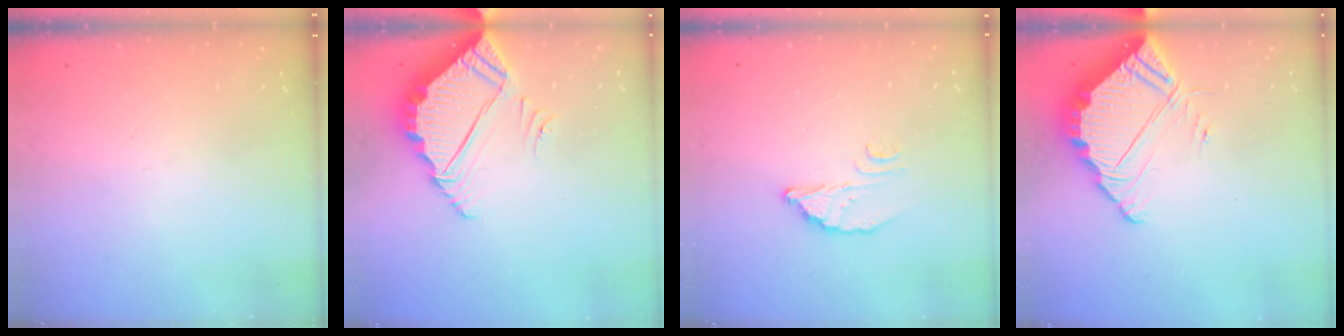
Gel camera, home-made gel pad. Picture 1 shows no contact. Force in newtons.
{"total": 4.5, "press": 4.4, "slide": 0.3}
{"total": 3.6, "press": 3.6, "slide": 0.2}
{"total": 5.9, "press": 5.9, "slide": 0.2}